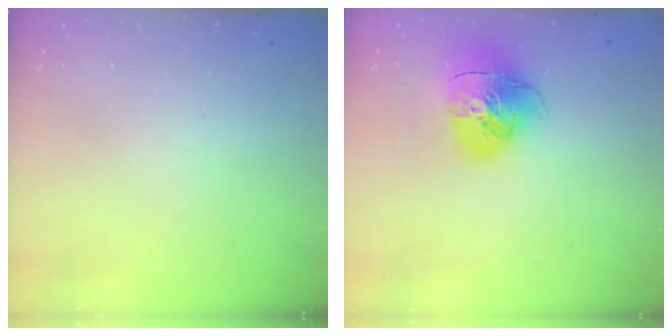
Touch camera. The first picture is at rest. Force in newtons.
{"total": 14.9, "press": 14.7, "slide": 2.0}